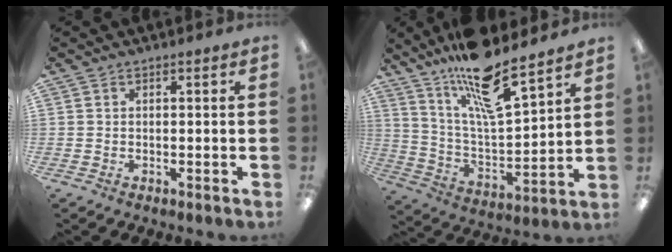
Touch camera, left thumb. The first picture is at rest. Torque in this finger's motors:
{"motor_torque": [0.50, 0.42, 1.39, -1.38, 0.25]}